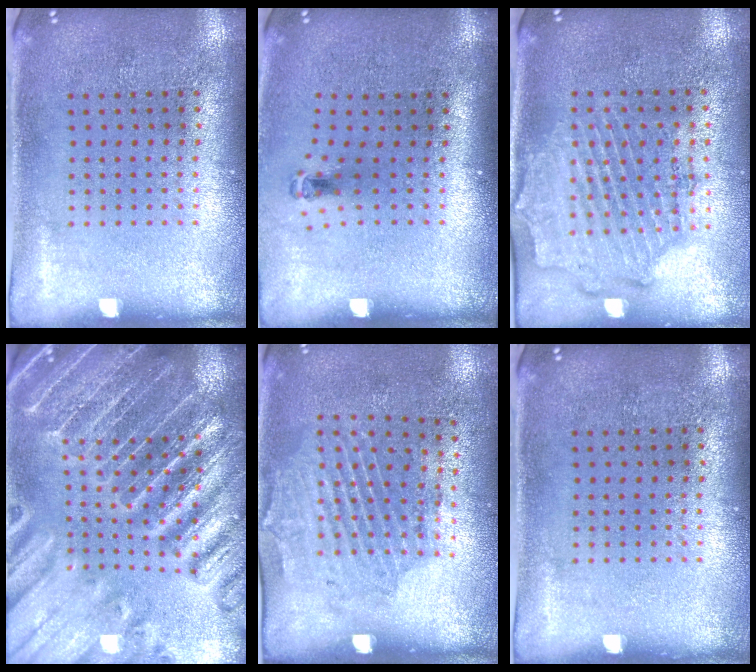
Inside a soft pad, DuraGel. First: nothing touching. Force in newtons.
{"total": 0.6, "press": 0.3, "slide": 0.5}
{"total": 1.9, "press": 1.7, "slide": 0.8}
{"total": 4.4, "press": 4.0, "slide": 1.6}
{"total": 1.8, "press": 1.1, "slide": 1.4}
{"total": 0.0}